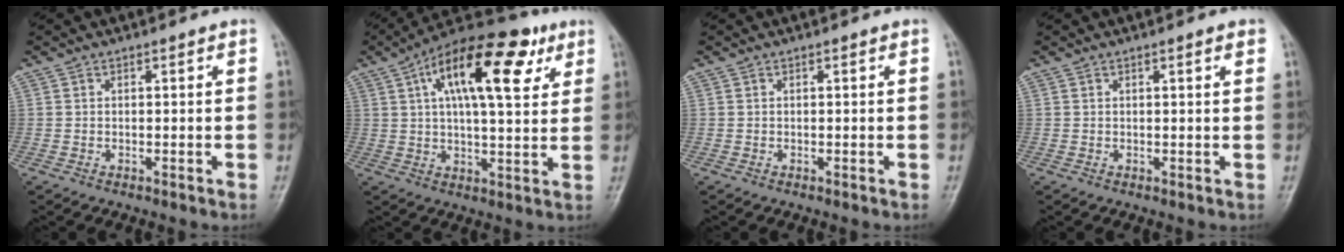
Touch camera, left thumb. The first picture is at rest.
{"total": 18.8, "force": [7.5, 7.6, 15.5], "torque": [-0.225, 0.005, 0.110]}
{"total": 0.0}
{"total": 1.6, "force": [0.9, 0.3, 1.3], "torque": [-0.019, -0.001, 0.010]}